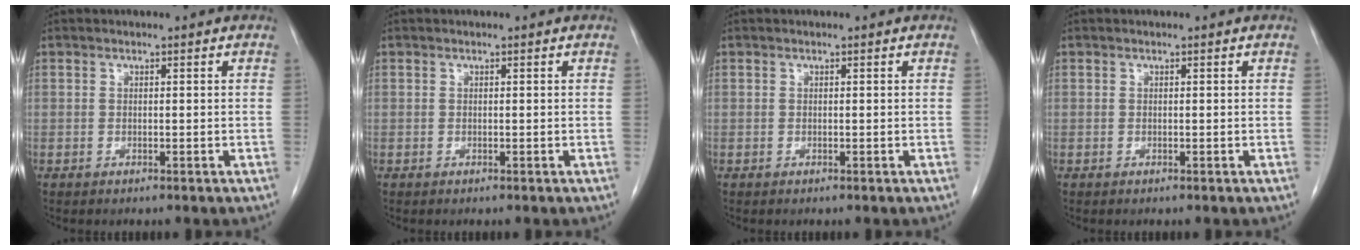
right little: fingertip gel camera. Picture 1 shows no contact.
{"total": 0.0}
{"total": 0.0}
{"total": 0.0}